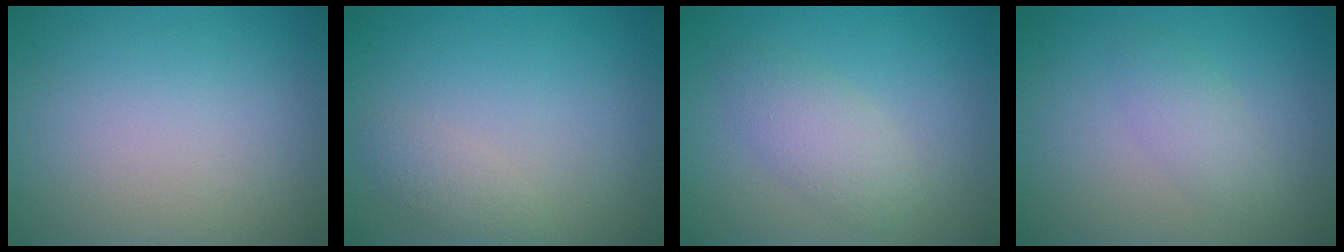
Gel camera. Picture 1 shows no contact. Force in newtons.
{"total": 1.4, "press": 1.4, "slide": 0.1}
{"total": 2.7, "press": 2.7, "slide": 0.0}
{"total": 1.8, "press": 1.8, "slide": 0.0}